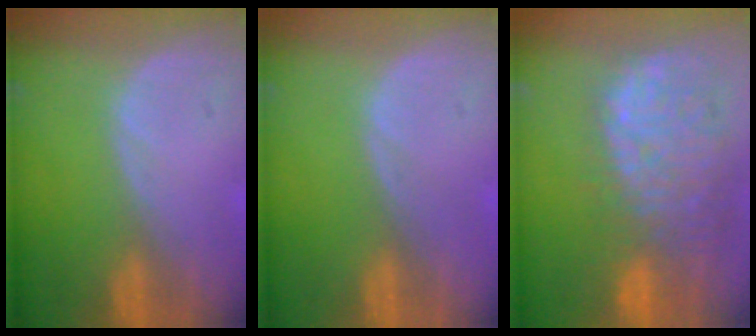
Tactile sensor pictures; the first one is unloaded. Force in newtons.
{"total": 0.0}
{"total": 12.9, "press": 11.2, "slide": 6.5}